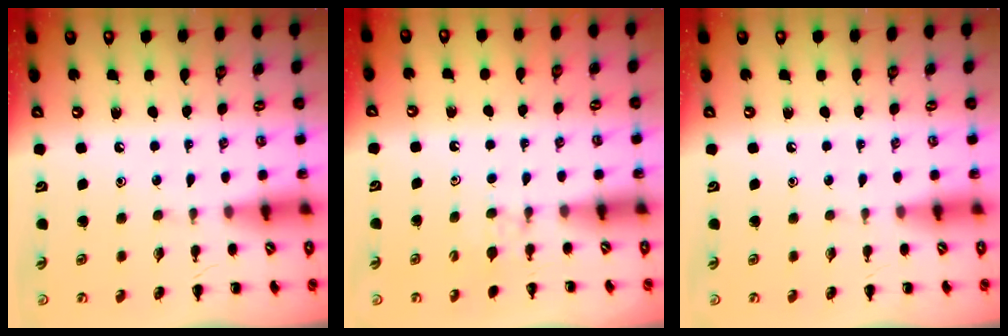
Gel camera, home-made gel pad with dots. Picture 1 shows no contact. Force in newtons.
{"total": 4.3, "press": 4.1, "slide": 1.4}
{"total": 0.0}